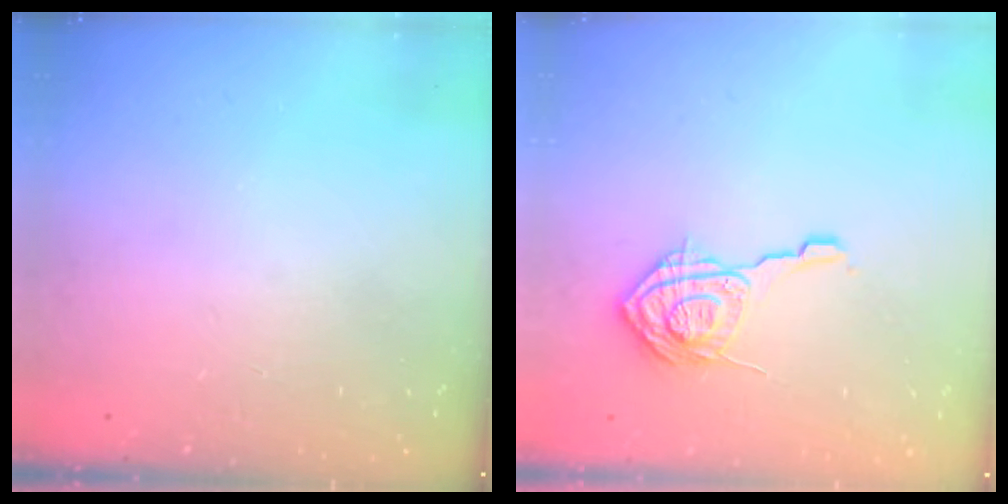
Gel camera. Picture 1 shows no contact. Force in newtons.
{"total": 14.9, "press": 14.9, "slide": 0.5}